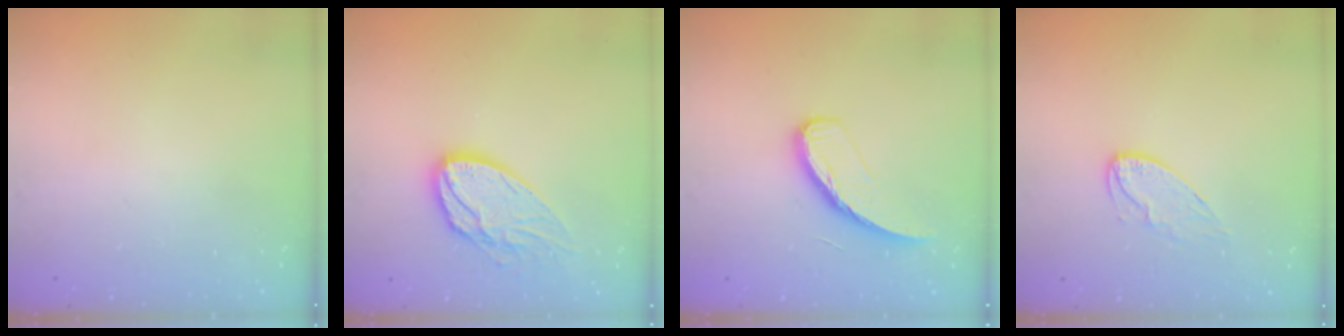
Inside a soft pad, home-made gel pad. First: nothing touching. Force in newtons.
{"total": 14.6, "press": 14.5, "slide": 1.2}
{"total": 10.5, "press": 10.5, "slide": 0.2}
{"total": 7.2, "press": 7.2, "slide": 0.1}